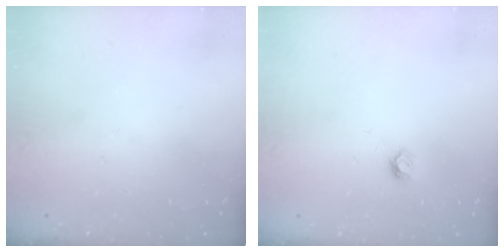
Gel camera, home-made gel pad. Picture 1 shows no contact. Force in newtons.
{"total": 4.2, "press": 4.2, "slide": 0.4}